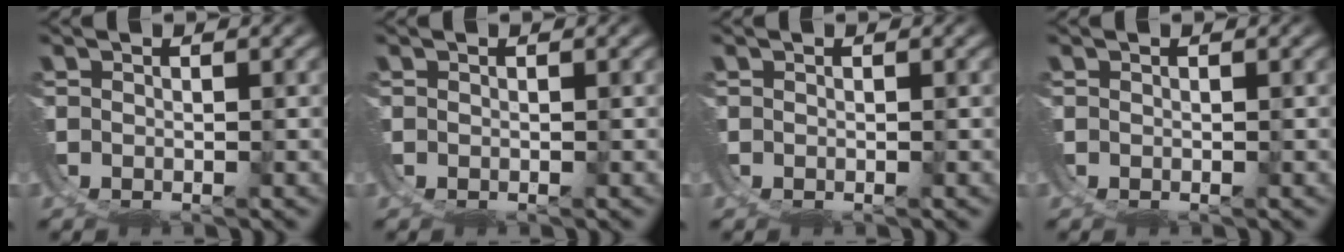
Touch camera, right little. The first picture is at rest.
{"total": 0.0}
{"total": 0.0}
{"total": 0.0}